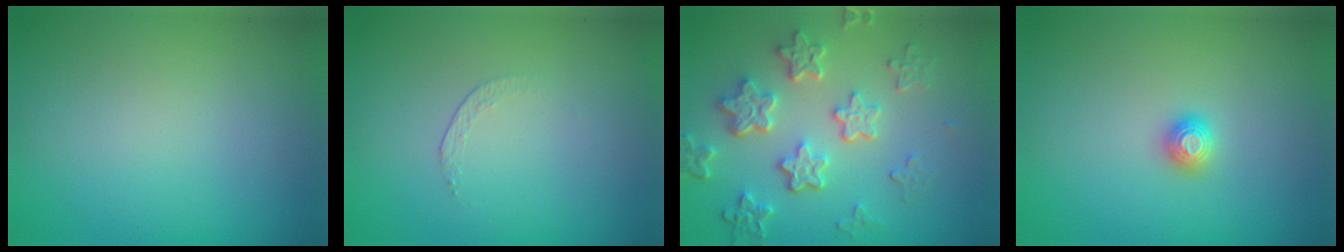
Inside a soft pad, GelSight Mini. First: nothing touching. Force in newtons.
{"total": 0.7, "press": 0.4, "slide": 0.6}
{"total": 5.7, "press": 4.3, "slide": 3.7}
{"total": 1.2, "press": 1.2, "slide": 0.1}